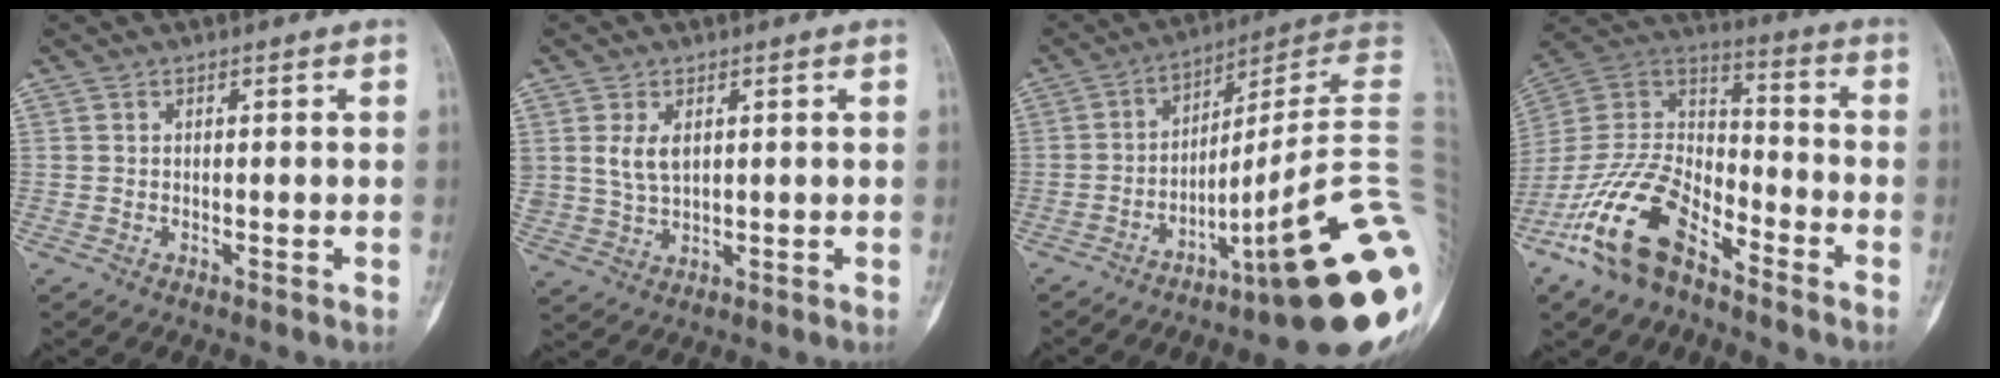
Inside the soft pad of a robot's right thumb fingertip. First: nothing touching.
{"total": 4.6, "force": [1.4, 2.7, 3.4], "torque": [-0.063, -0.008, 0.035]}
{"total": 22.5, "force": [-6.0, 1.7, 21.7], "torque": [-0.216, 0.055, -0.084]}
{"total": 18.7, "force": [-11.7, 8.9, 11.5], "torque": [-0.218, 0.071, -0.222]}